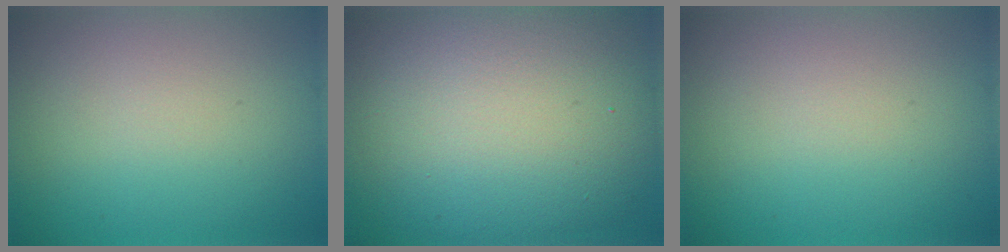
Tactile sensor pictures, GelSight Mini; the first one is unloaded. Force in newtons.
{"total": 13.7, "press": 13.7, "slide": 1.0}
{"total": 0.0}